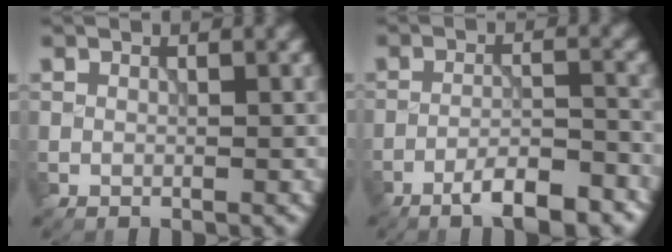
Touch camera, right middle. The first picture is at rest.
{"total": 5.4, "force": [-3.9, 1.1, 3.5], "torque": [-0.056, 0.007, -0.062]}